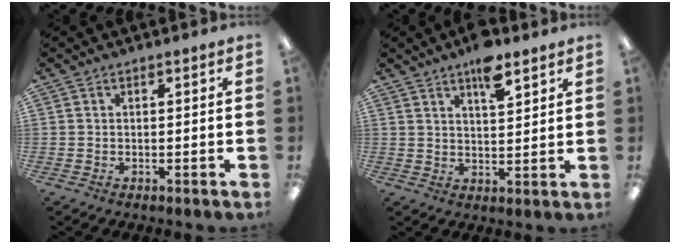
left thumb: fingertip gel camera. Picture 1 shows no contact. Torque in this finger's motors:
{"motor_torque": [1.23, 0.56, 0.78, -0.60, 0.02]}